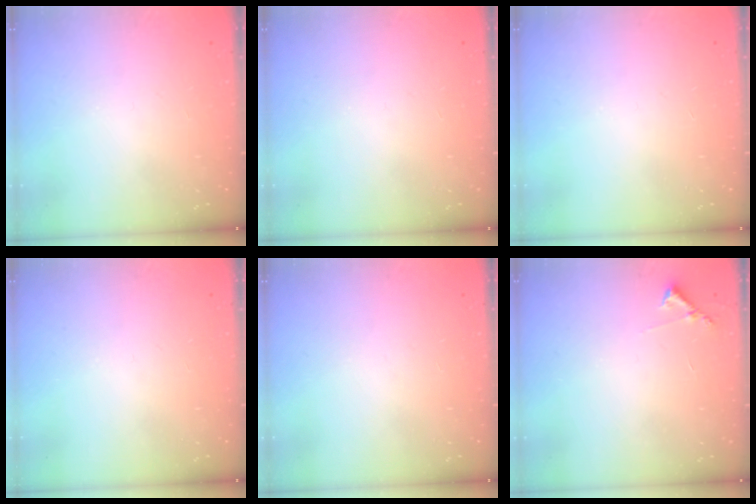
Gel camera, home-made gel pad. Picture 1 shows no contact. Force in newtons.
{"total": 0.0}
{"total": 0.0}
{"total": 0.0}
{"total": 0.0}
{"total": 6.4, "press": 6.4, "slide": 0.5}